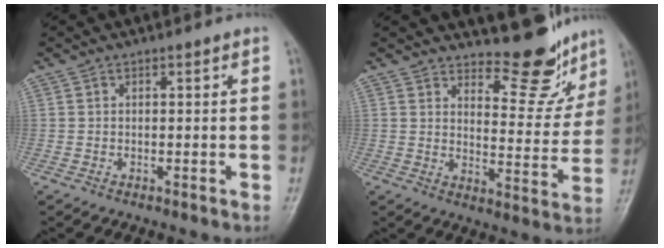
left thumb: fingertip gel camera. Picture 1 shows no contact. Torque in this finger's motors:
{"motor_torque": [0.27, 0.08, -0.38, -0.46, 0.05]}